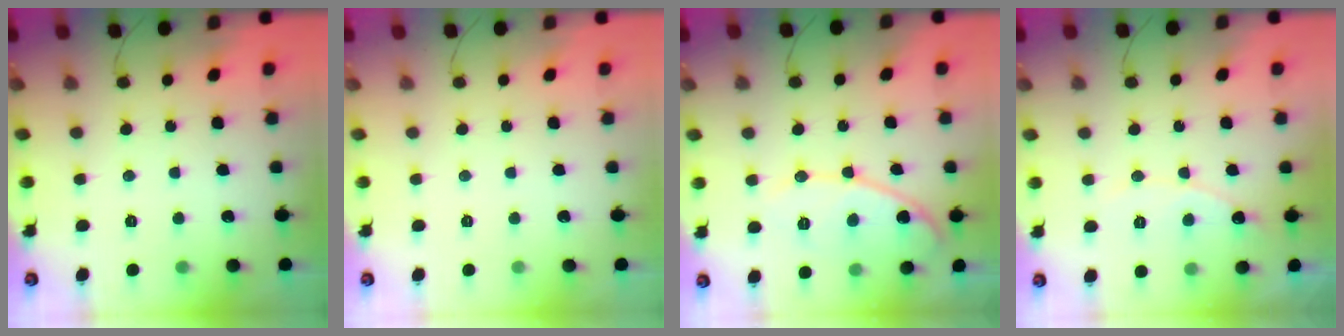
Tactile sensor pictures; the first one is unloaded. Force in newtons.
{"total": 0.0}
{"total": 11.0, "press": 11.0, "slide": 0.4}
{"total": 8.3, "press": 8.3, "slide": 0.5}